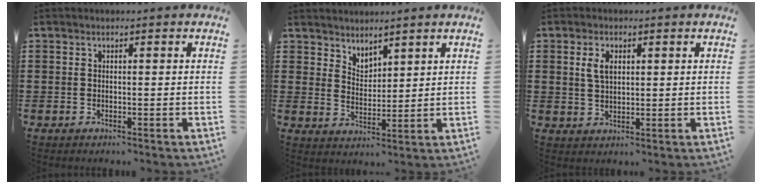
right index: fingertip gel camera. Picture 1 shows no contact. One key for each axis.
{"total": 3.3, "fx": 3.1, "fy": 1.0, "fz": -0.4, "tx": -0.003, "ty": -0.006, "tz": 0.060}
{"total": 3.4, "fx": 1.1, "fy": 1.9, "fz": 2.6, "tx": -0.057, "ty": 0.009, "tz": 0.018}